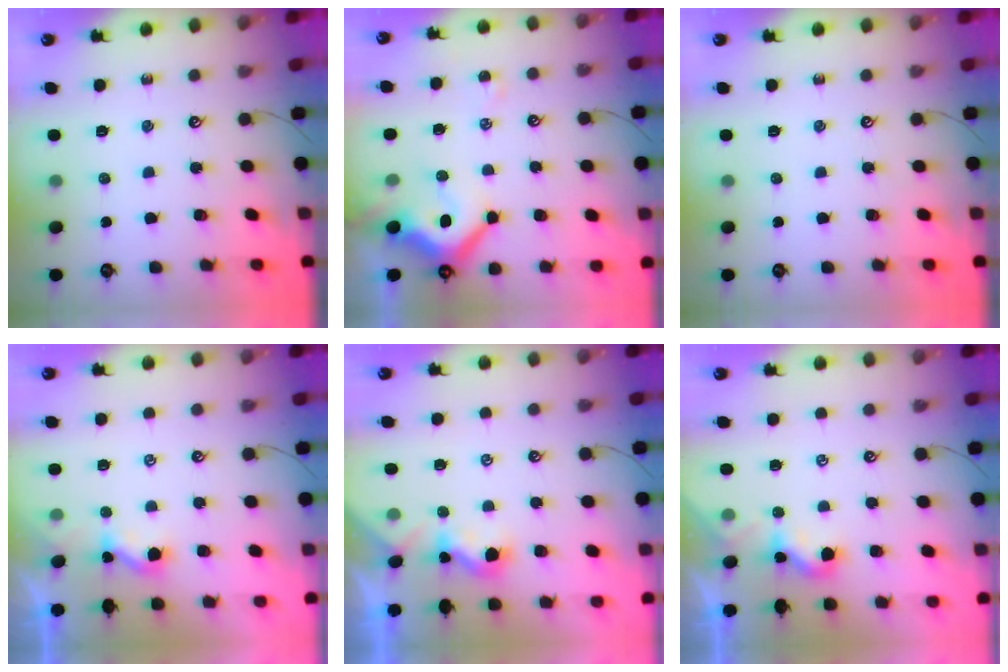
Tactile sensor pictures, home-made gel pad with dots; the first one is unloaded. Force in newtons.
{"total": 10.1, "press": 10.0, "slide": 1.5}
{"total": 0.0}
{"total": 3.5, "press": 3.5, "slide": 0.2}
{"total": 2.5, "press": 2.5, "slide": 0.3}
{"total": 2.1, "press": 2.1, "slide": 0.2}